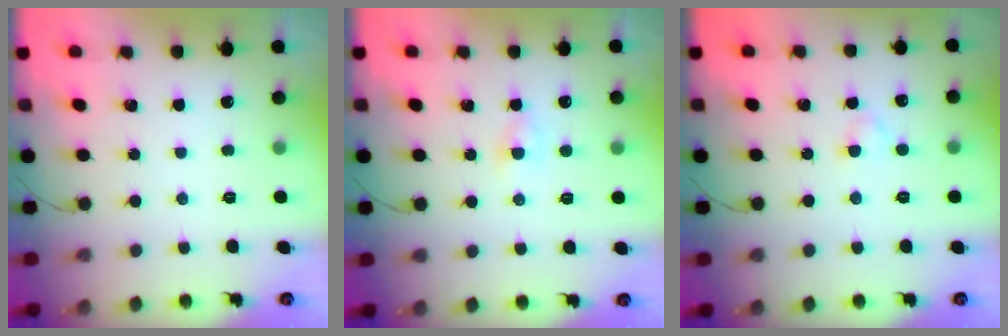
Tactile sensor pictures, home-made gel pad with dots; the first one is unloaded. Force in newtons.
{"total": 1.9, "press": 1.8, "slide": 0.6}
{"total": 2.3, "press": 2.1, "slide": 1.0}